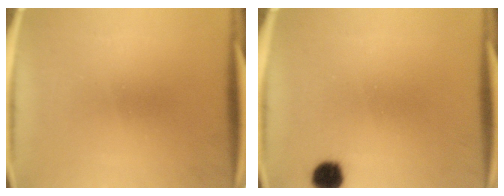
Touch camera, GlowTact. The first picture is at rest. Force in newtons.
{"total": 4.2}